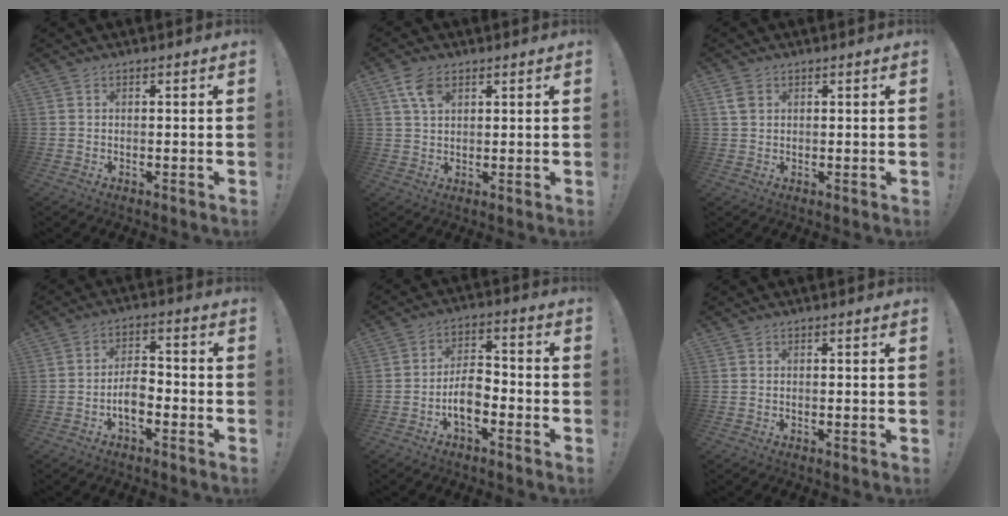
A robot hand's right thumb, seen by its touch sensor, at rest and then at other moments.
{"total": 6.1, "force": [2.9, 3.6, 4.1], "torque": [-0.074, -0.002, 0.057]}
{"total": 3.0, "force": [1.4, 2.0, 1.9], "torque": [-0.031, 0.000, 0.027]}
{"total": 6.4, "force": [-2.7, 3.5, 4.7], "torque": [-0.083, 0.004, -0.051]}
{"total": 8.0, "force": [-3.5, 4.4, 5.7], "torque": [-0.103, 0.009, -0.065]}
{"total": 0.0}